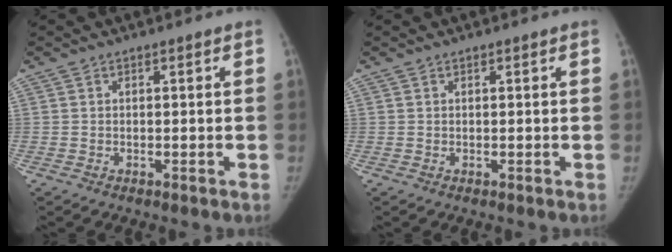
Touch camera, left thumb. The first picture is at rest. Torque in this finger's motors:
{"motor_torque": [0.08, -0.02, 0.18, -0.17, 0.03]}